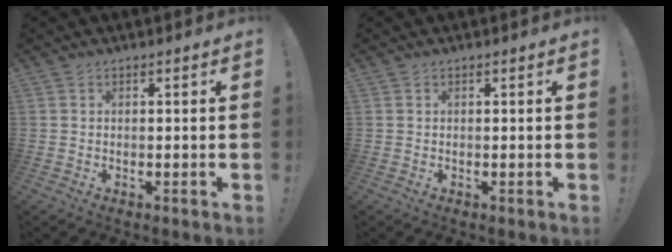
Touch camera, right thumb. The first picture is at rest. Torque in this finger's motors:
{"motor_torque": [0.00, 0.00, 0.00, 0.00, 0.00]}